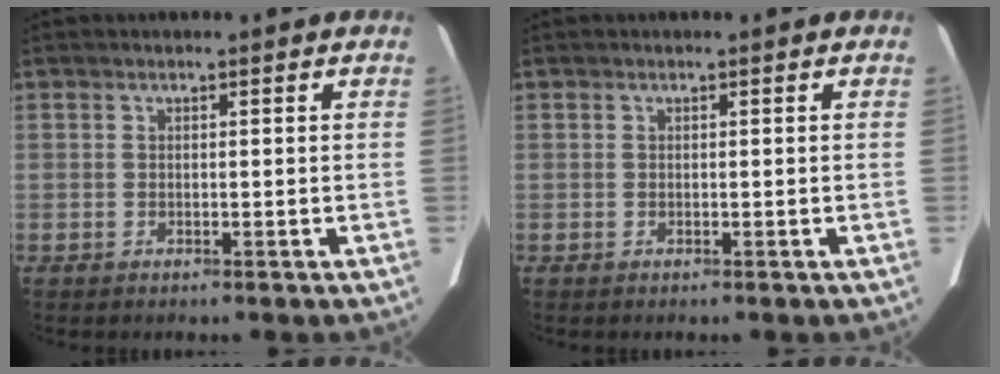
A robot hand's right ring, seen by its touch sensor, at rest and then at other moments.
{"total": 0.0}